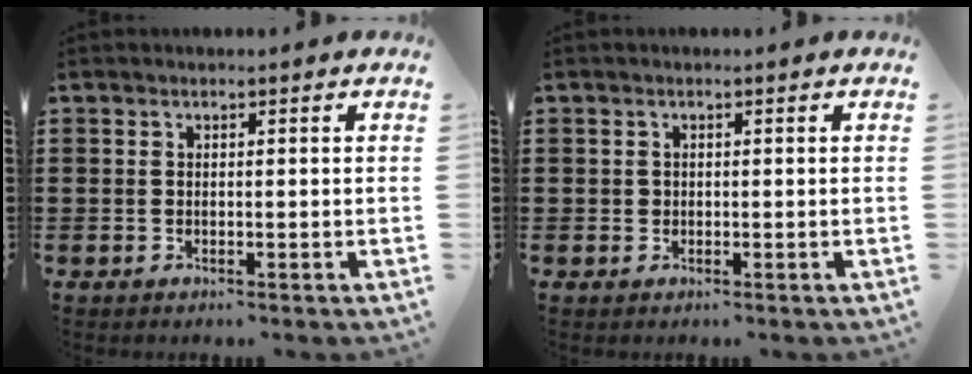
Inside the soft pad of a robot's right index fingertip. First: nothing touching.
{"total": 0.7, "force": [0.1, 0.6, 0.2], "torque": [-0.005, 0.004, 0.001]}